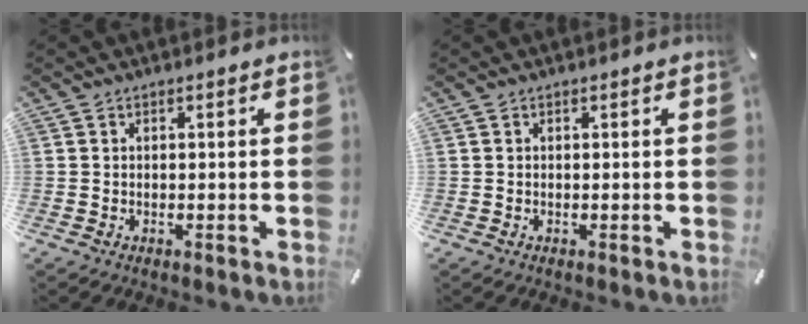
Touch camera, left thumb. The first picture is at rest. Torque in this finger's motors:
{"motor_torque": [0.09, 0.03, -0.02, 0.01, 0.00]}